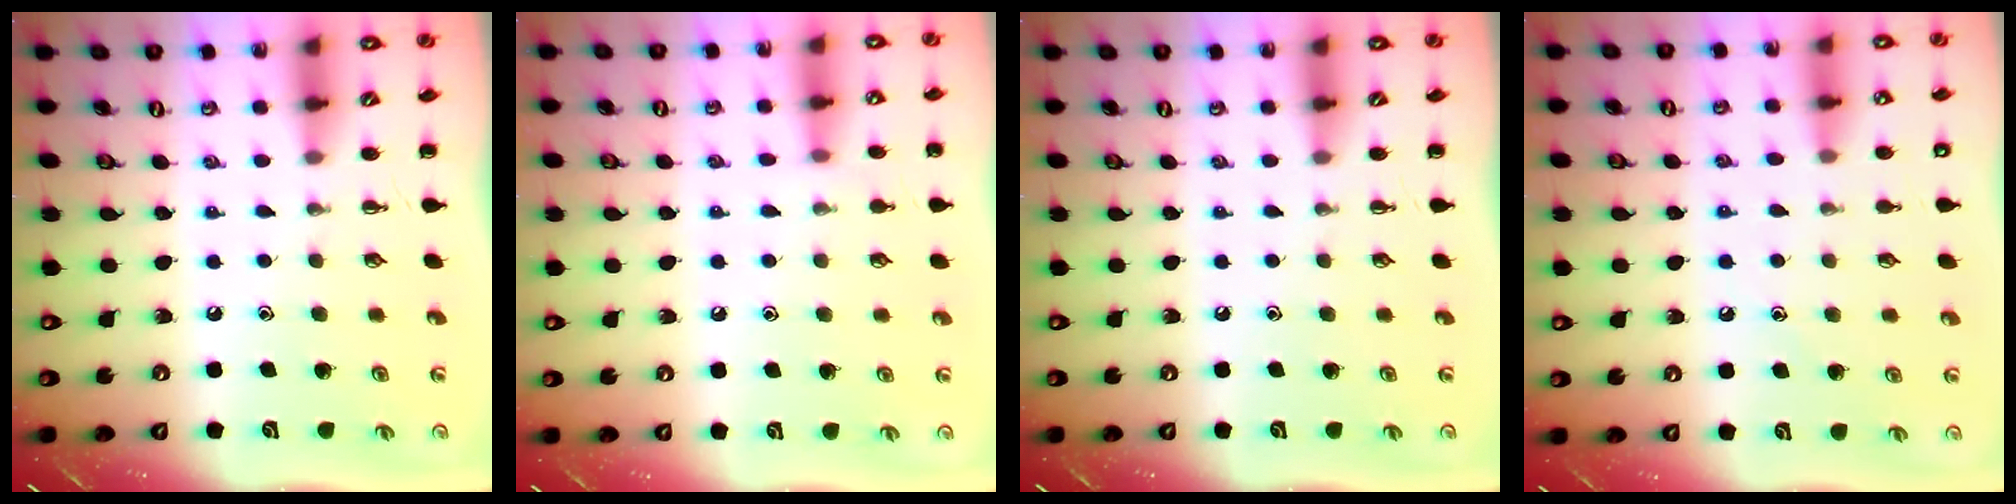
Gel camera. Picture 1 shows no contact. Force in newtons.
{"total": 4.1, "press": 3.8, "slide": 1.5}
{"total": 0.0}
{"total": 8.6, "press": 8.2, "slide": 2.4}